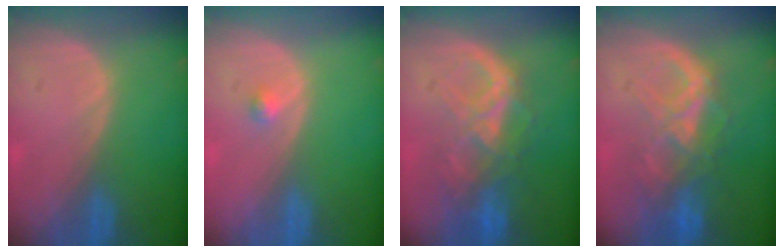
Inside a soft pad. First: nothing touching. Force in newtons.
{"total": 1.0, "press": 1.0, "slide": 0.1}
{"total": 8.8, "press": 7.6, "slide": 4.5}
{"total": 8.8, "press": 7.6, "slide": 4.5}